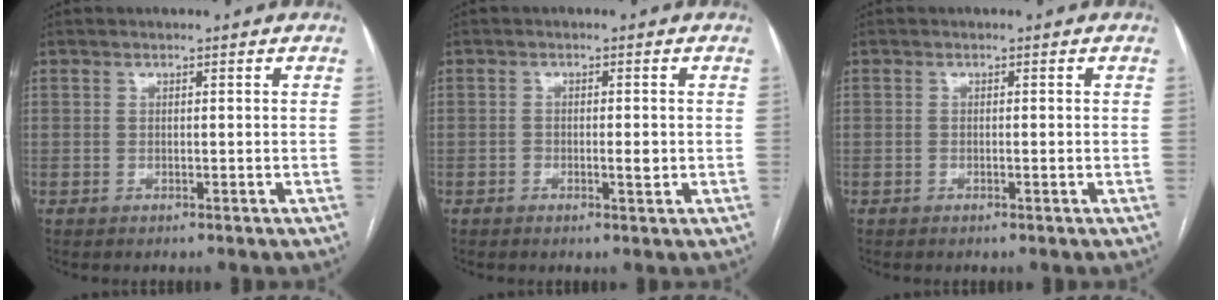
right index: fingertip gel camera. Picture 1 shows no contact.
{"total": 2.1, "force": [-0.5, 0.6, 2.0], "torque": [-0.033, -0.001, -0.007]}
{"total": 0.6, "force": [-0.2, 0.1, 0.5], "torque": [-0.010, -0.001, -0.003]}